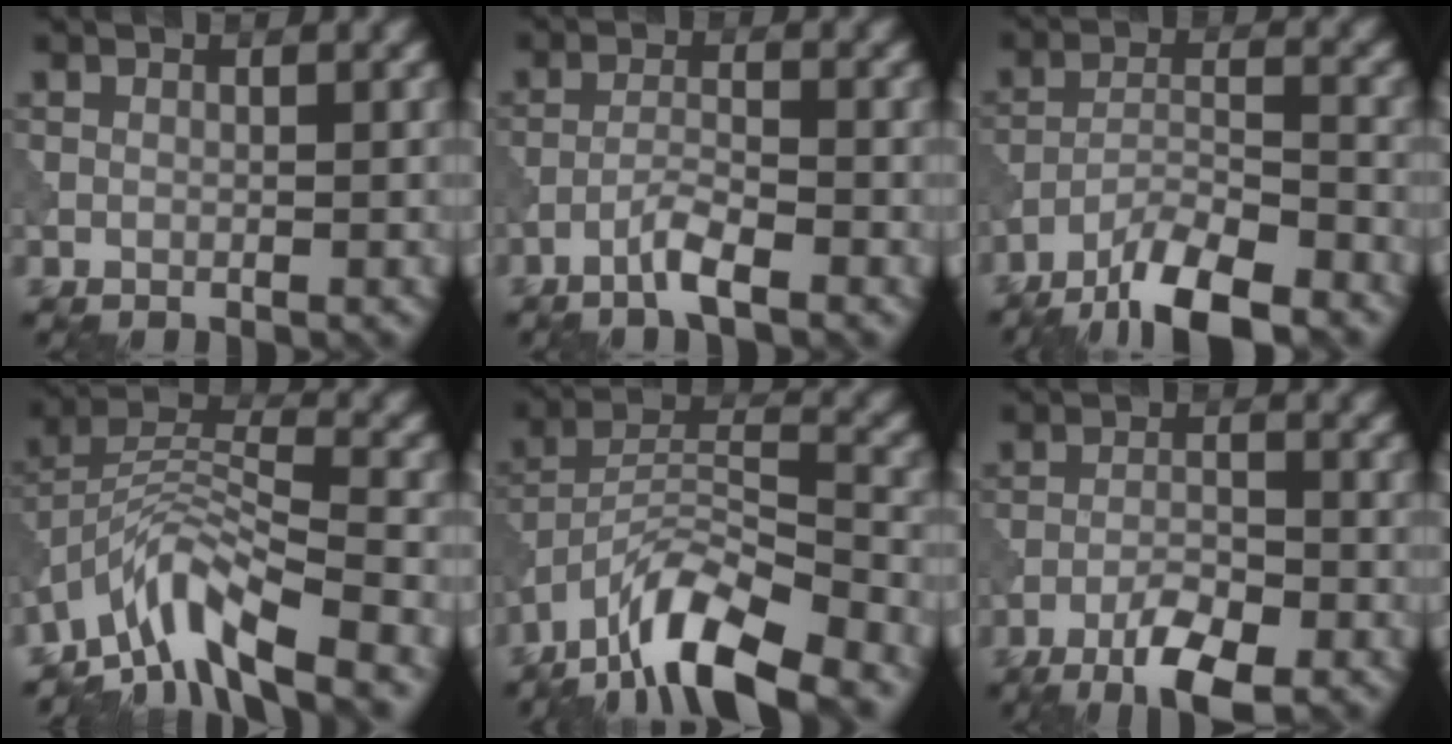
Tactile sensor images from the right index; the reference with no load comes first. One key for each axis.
{"total": 2.6, "fx": -1.8, "fy": 0.2, "fz": 1.9, "tx": -0.039, "ty": 0.007, "tz": -0.044}
{"total": 7.8, "fx": -6.2, "fy": 1.7, "fz": 4.3, "tx": -0.072, "ty": 0.001, "tz": -0.116}
{"total": 7.4, "fx": -5.7, "fy": 1.7, "fz": 4.4, "tx": -0.069, "ty": 0.006, "tz": -0.118}
{"total": 10.4, "fx": -7.5, "fy": 3.1, "fz": 6.6, "tx": -0.111, "ty": 0.010, "tz": -0.149}
{"total": 5.1, "fx": -3.2, "fy": 1.4, "fz": 3.7, "tx": -0.068, "ty": 0.002, "tz": -0.060}